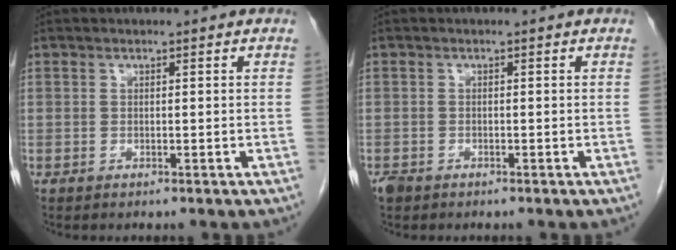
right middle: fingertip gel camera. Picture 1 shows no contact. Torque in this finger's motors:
{"motor_torque": [-0.41, 0.01, -0.01, 0.00]}